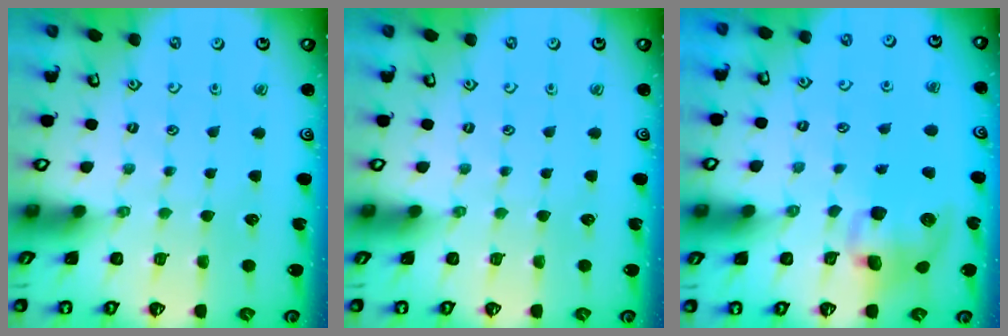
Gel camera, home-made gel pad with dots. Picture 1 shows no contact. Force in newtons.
{"total": 0.0}
{"total": 9.5, "press": 9.4, "slide": 1.7}